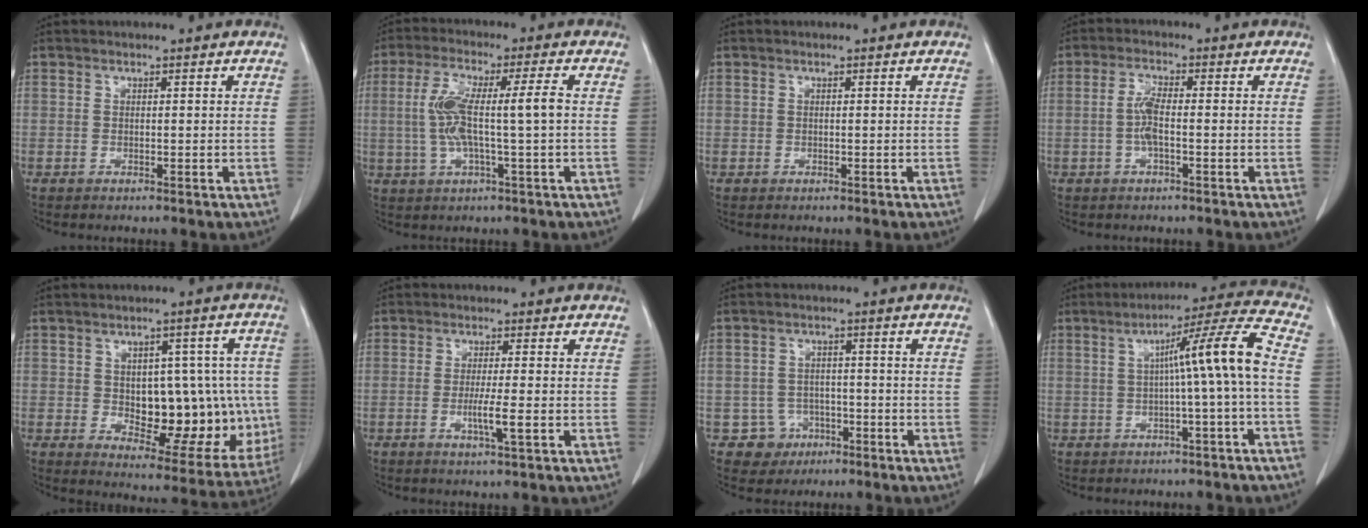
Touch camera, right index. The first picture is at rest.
{"total": 9.1, "force": [0.0, 0.8, 9.0], "torque": [-0.184, 0.019, 0.000]}
{"total": 0.0}
{"total": 3.8, "force": [-0.8, 0.7, 3.6], "torque": [-0.079, 0.004, -0.016]}
{"total": 16.8, "force": [-1.0, 8.7, 14.4], "torque": [-0.186, 0.019, 0.013]}
{"total": 4.0, "force": [-1.2, -0.3, 3.8], "torque": [-0.070, -0.008, -0.021]}
{"total": 4.8, "force": [-2.2, 4.3, -0.1], "torque": [0.009, 0.017, -0.029]}
{"total": 9.7, "force": [-0.4, -1.4, 9.6], "torque": [-0.143, 0.023, -0.004]}